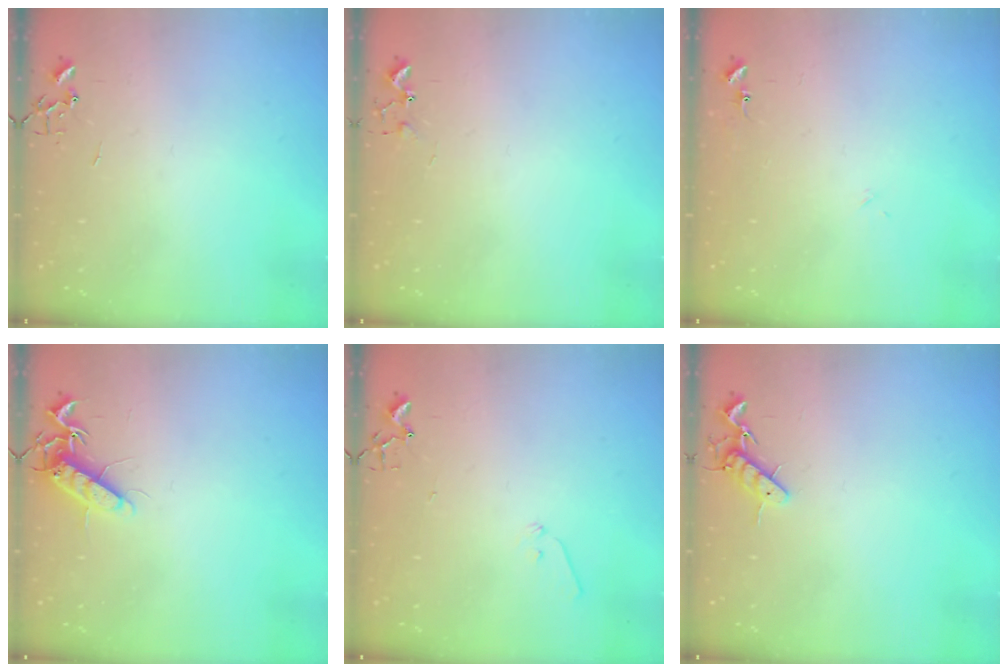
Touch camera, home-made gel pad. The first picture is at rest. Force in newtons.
{"total": 5.8, "press": 5.7, "slide": 0.7}
{"total": 7.8, "press": 7.8, "slide": 0.6}
{"total": 11.1, "press": 11.1, "slide": 0.3}
{"total": 6.3, "press": 6.3, "slide": 0.7}
{"total": 8.0, "press": 7.9, "slide": 1.4}